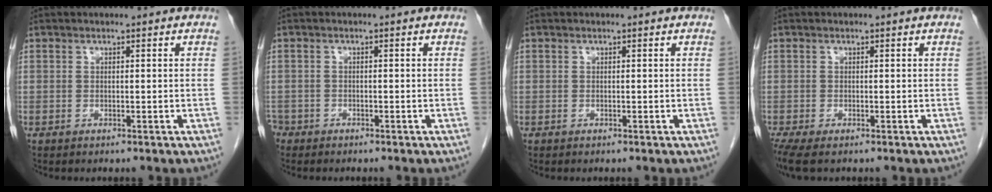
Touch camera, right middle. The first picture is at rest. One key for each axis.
{"total": 2.7, "fx": -2.1, "fy": 1.6, "fz": 0.3, "tx": -0.012, "ty": 0.001, "tz": -0.041}
{"total": 0.0}
{"total": 3.2, "fx": -2.3, "fy": 0.9, "fz": 2.1, "tx": -0.044, "ty": -0.013, "tz": -0.038}